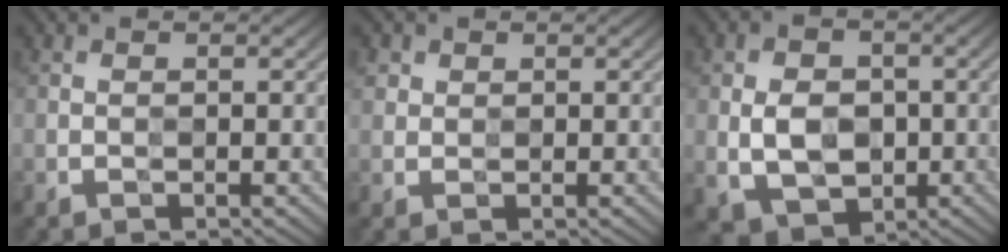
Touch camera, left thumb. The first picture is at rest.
{"total": 1.7, "force": [0.8, 1.4, 0.4], "torque": [-0.011, -0.001, 0.015]}
{"total": 6.8, "force": [-0.9, 5.1, 4.4], "torque": [-0.091, -0.010, -0.017]}